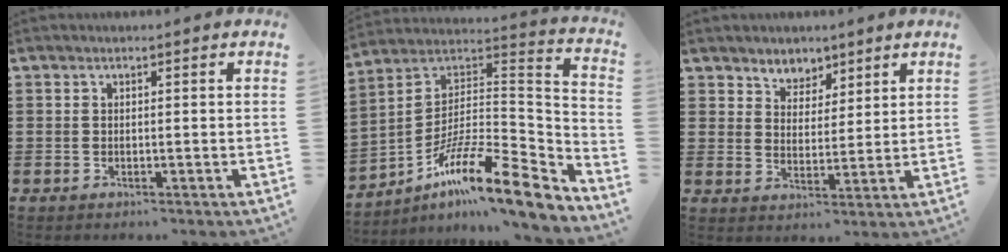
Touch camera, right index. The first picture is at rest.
{"total": 14.1, "force": [-9.5, 2.7, 10.0], "torque": [-0.169, 0.003, -0.177]}
{"total": 4.3, "force": [3.6, 2.5, -0.3], "torque": [-0.014, 0.000, 0.067]}